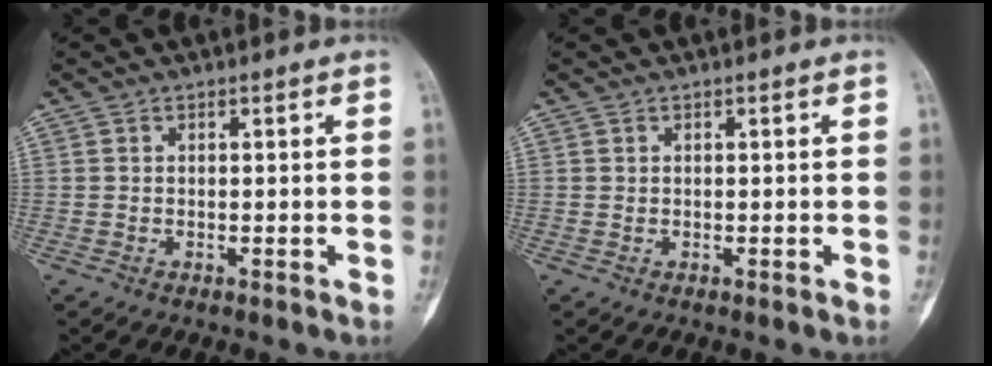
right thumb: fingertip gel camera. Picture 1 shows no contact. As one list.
[{"total": 0.0}]